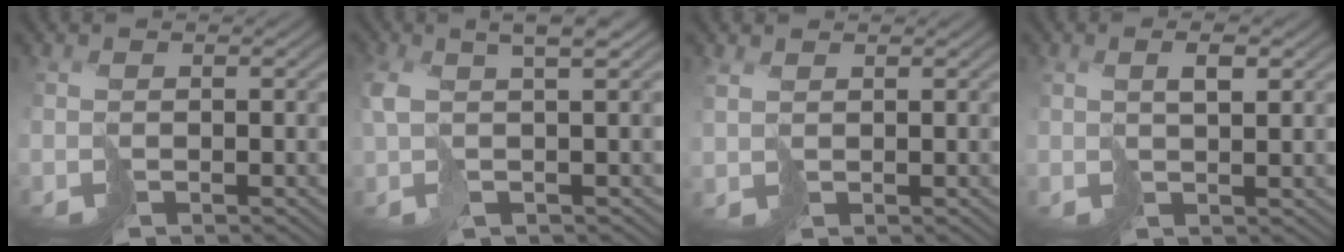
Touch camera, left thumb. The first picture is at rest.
{"total": 6.1, "force": [1.7, 1.8, 5.6], "torque": [-0.102, 0.011, 0.026]}
{"total": 1.6, "force": [1.5, 0.3, -0.2], "torque": [-0.001, 0.002, 0.034]}
{"total": 2.6, "force": [1.4, 0.5, 2.1], "torque": [-0.037, 0.006, 0.028]}